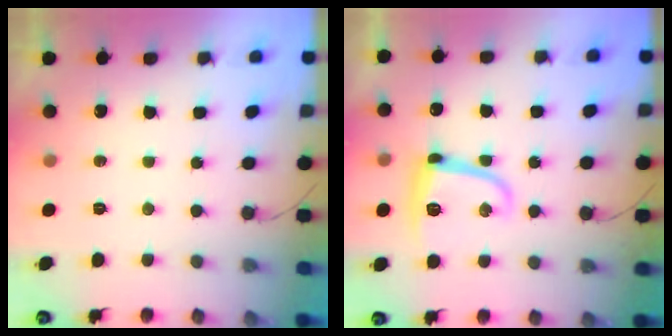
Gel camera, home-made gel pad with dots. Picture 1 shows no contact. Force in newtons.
{"total": 10.3, "press": 10.3, "slide": 0.8}